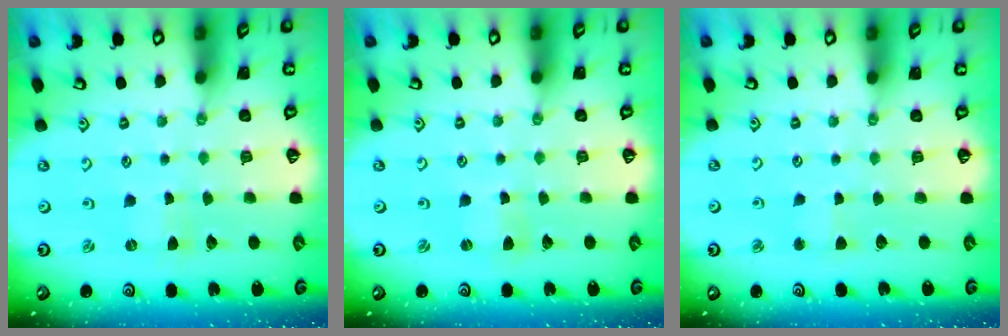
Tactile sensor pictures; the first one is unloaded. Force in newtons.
{"total": 0.9, "press": 0.9, "slide": 0.2}
{"total": 2.6, "press": 2.6, "slide": 0.2}